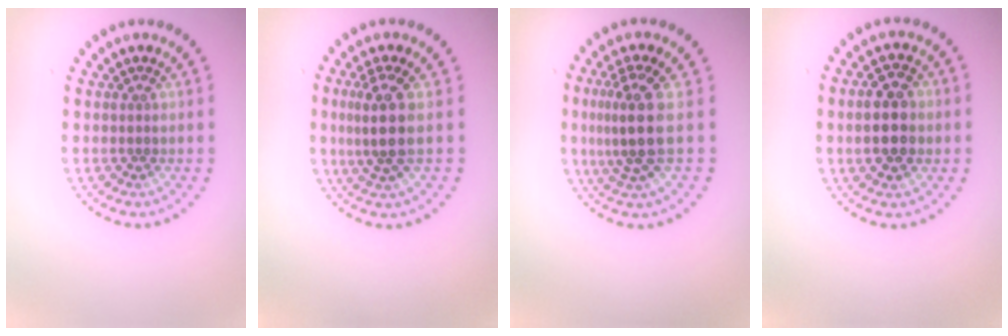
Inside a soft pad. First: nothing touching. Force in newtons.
{"total": 3.4, "press": 2.7, "slide": 2.1}
{"total": 3.9, "press": 3.0, "slide": 2.5}
{"total": 4.6, "press": 4.6, "slide": 0.3}